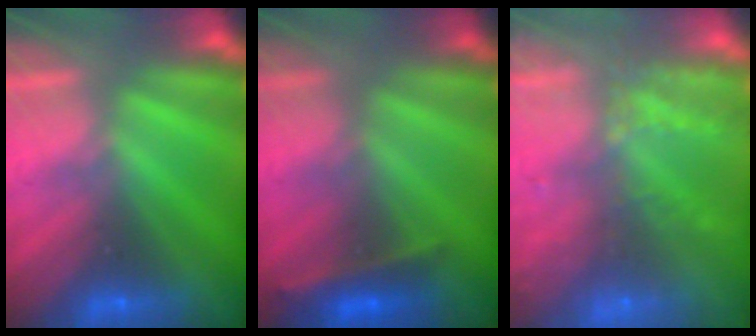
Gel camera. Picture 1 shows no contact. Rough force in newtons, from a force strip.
{"total": 2.4}
{"total": 7.4}